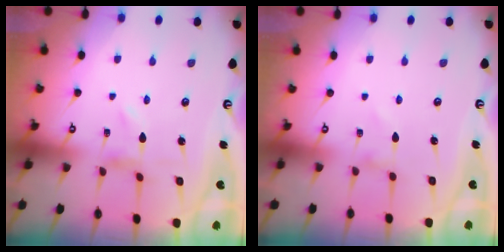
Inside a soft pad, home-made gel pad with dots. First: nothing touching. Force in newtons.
{"total": 1.2, "press": 1.2, "slide": 0.0}